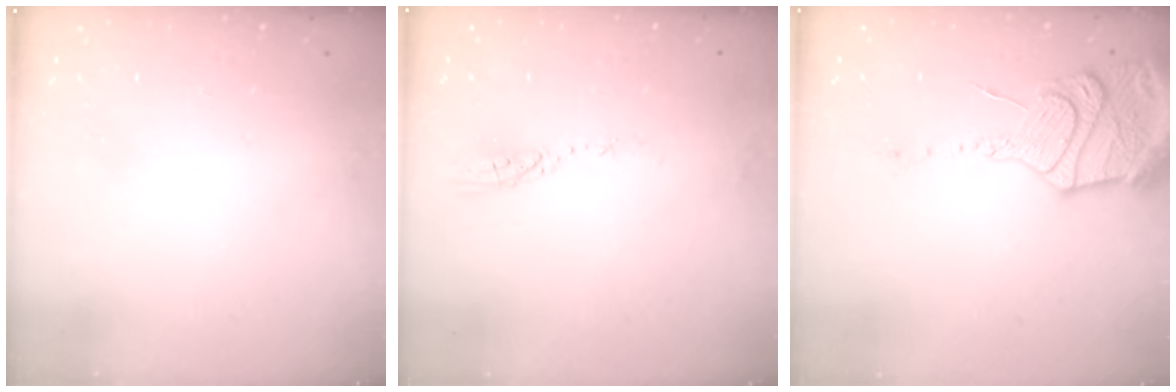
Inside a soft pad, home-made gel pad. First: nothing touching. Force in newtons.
{"total": 3.7, "press": 3.6, "slide": 0.3}
{"total": 17.0, "press": 16.9, "slide": 1.6}